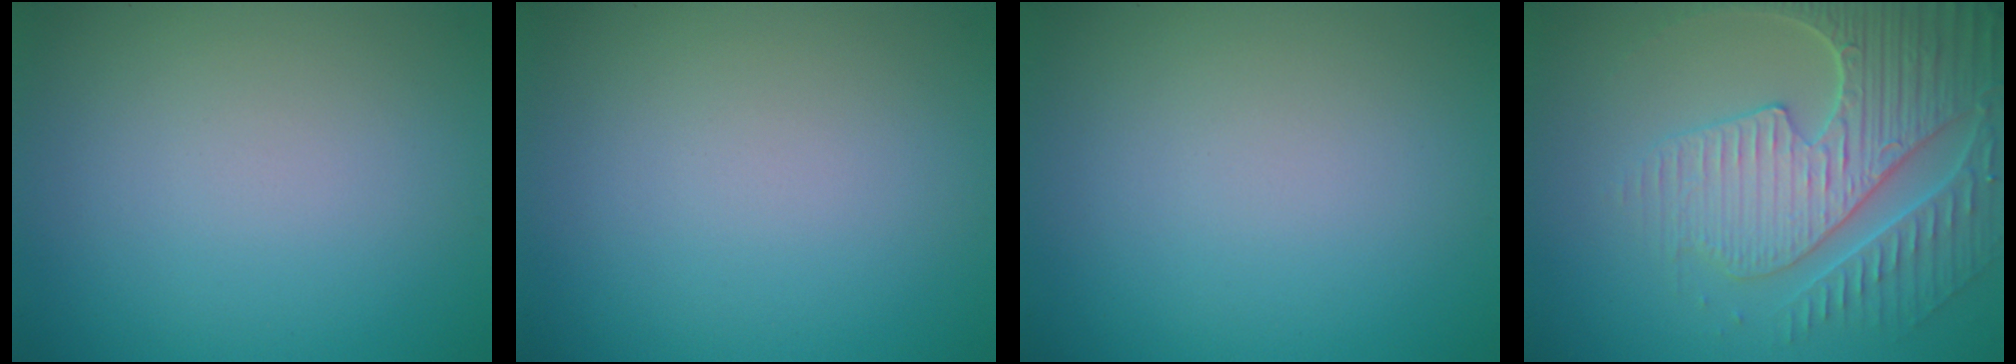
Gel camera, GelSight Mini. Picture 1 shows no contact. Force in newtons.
{"total": 0.0}
{"total": 0.0}
{"total": 6.7, "press": 5.5, "slide": 3.9}